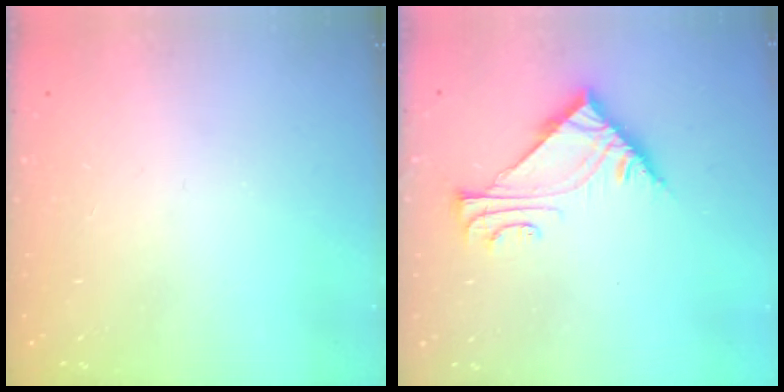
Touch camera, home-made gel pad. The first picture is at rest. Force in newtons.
{"total": 7.1, "press": 7.1, "slide": 0.4}